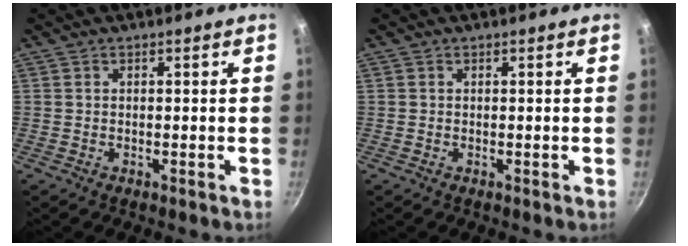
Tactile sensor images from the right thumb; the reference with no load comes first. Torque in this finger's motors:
{"motor_torque": [0.01, -0.16, -0.30, 0.16, 0.03]}